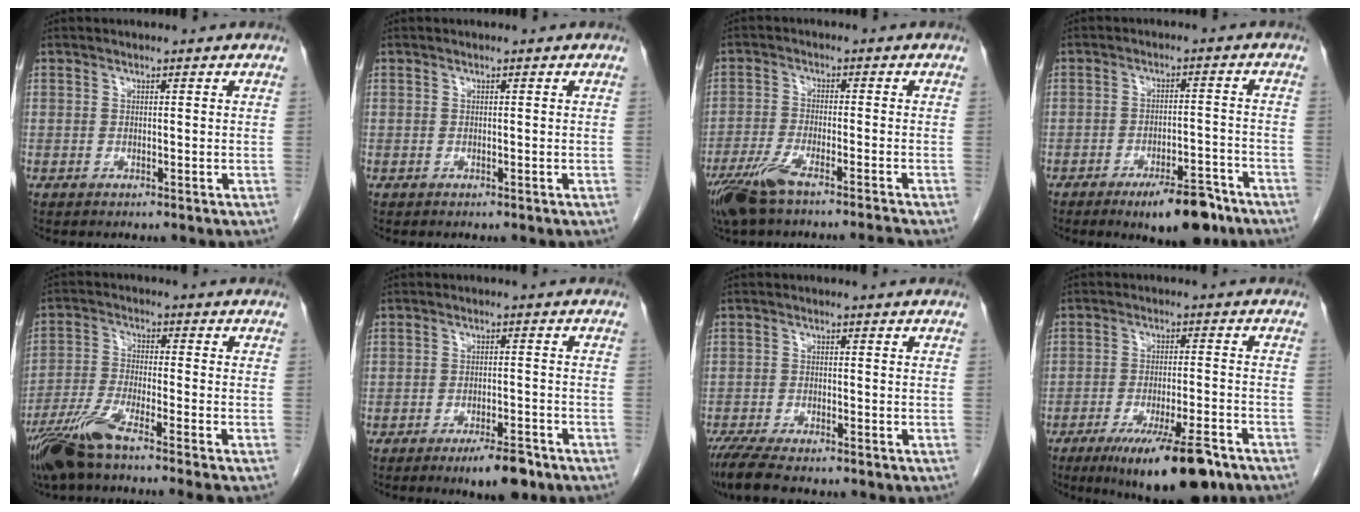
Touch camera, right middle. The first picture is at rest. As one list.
[{"total": 0.0}, {"total": 8.7, "force": [-7.0, -0.2, 5.2], "torque": [-0.091, -0.019, -0.124]}, {"total": 8.7, "force": [-6.1, 2.5, 5.7], "torque": [-0.074, -0.003, -0.090]}, {"total": 9.7, "force": [-7.4, -0.8, 6.3], "torque": [-0.118, -0.032, -0.135]}, {"total": 5.7, "force": [-4.0, 1.3, 3.8], "torque": [-0.059, -0.004, -0.057]}, {"total": 7.3, "force": [-5.9, 1.4, 4.0], "torque": [-0.073, -0.018, -0.098]}, {"total": 13.4, "force": [-9.1, 2.2, 9.6], "torque": [-0.130, -0.023, -0.141]}]